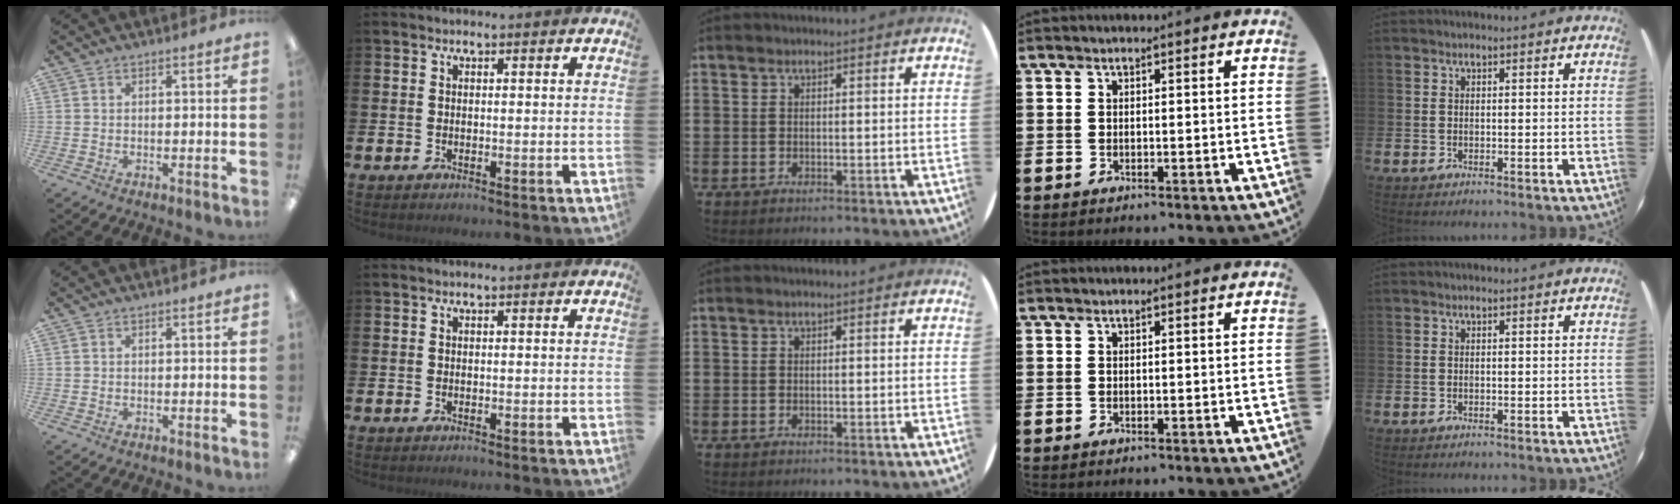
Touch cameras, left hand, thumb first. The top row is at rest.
{}